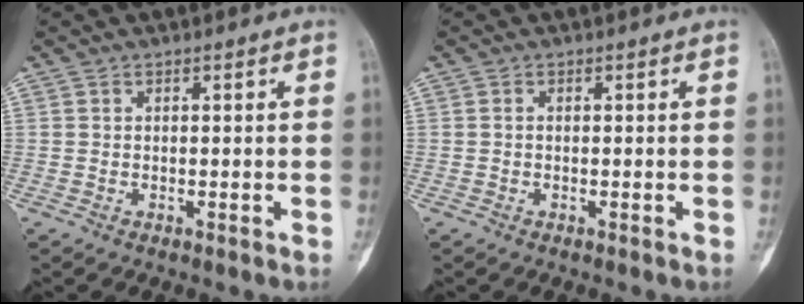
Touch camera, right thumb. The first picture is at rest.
{"total": 0.0}